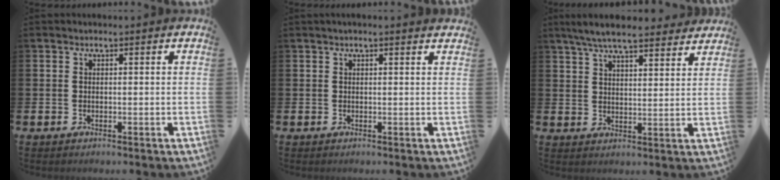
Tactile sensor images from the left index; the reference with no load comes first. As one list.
[{"total": 0.8, "force": [0.7, 0.0, 0.5], "torque": [-0.006, 0.000, 0.011]}, {"total": 7.2, "force": [6.7, 1.2, 2.4], "torque": [-0.055, -0.029, 0.120]}]